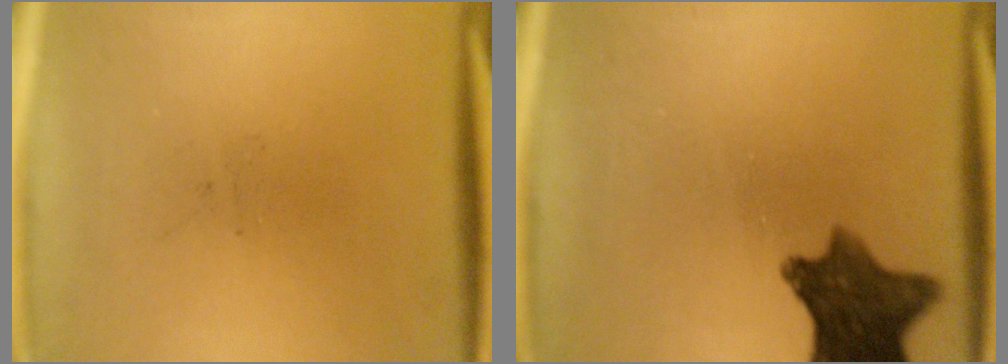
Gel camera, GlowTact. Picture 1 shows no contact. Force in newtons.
{"total": 9.9}